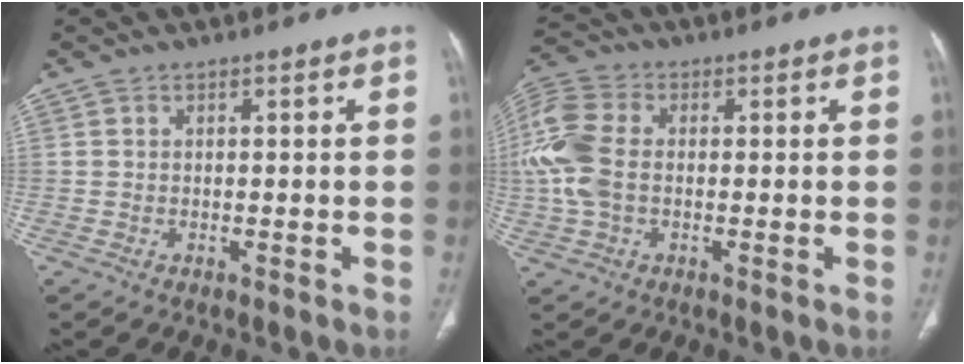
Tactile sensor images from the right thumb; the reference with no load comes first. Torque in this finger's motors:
{"motor_torque": [1.69, 1.64, 1.56, -0.46, 0.21]}